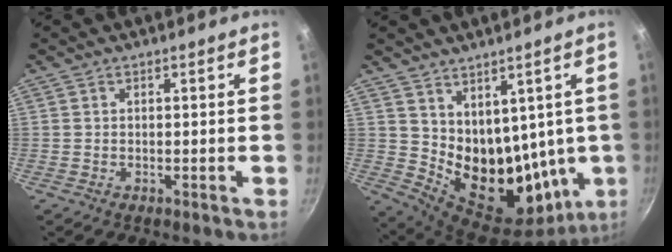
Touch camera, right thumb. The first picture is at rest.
{"total": 16.3, "force": [5.3, 10.9, 10.9], "torque": [-0.137, -0.051, 0.121]}